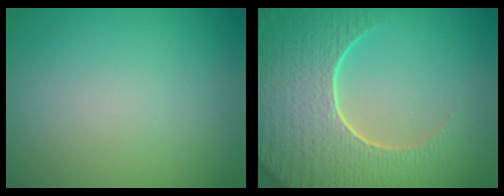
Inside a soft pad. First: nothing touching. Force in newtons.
{"total": 9.0, "press": 6.3, "slide": 6.5}